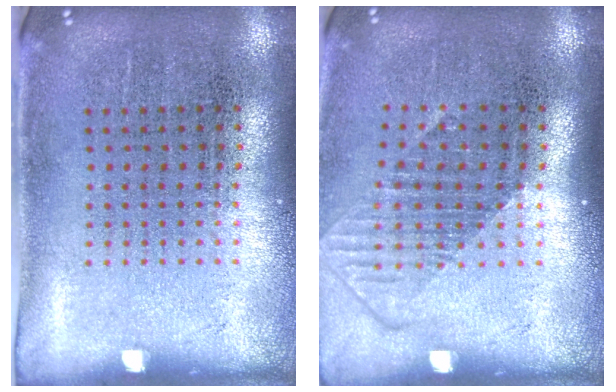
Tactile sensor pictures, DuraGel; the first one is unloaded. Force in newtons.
{"total": 1.4, "press": 1.1, "slide": 0.9}